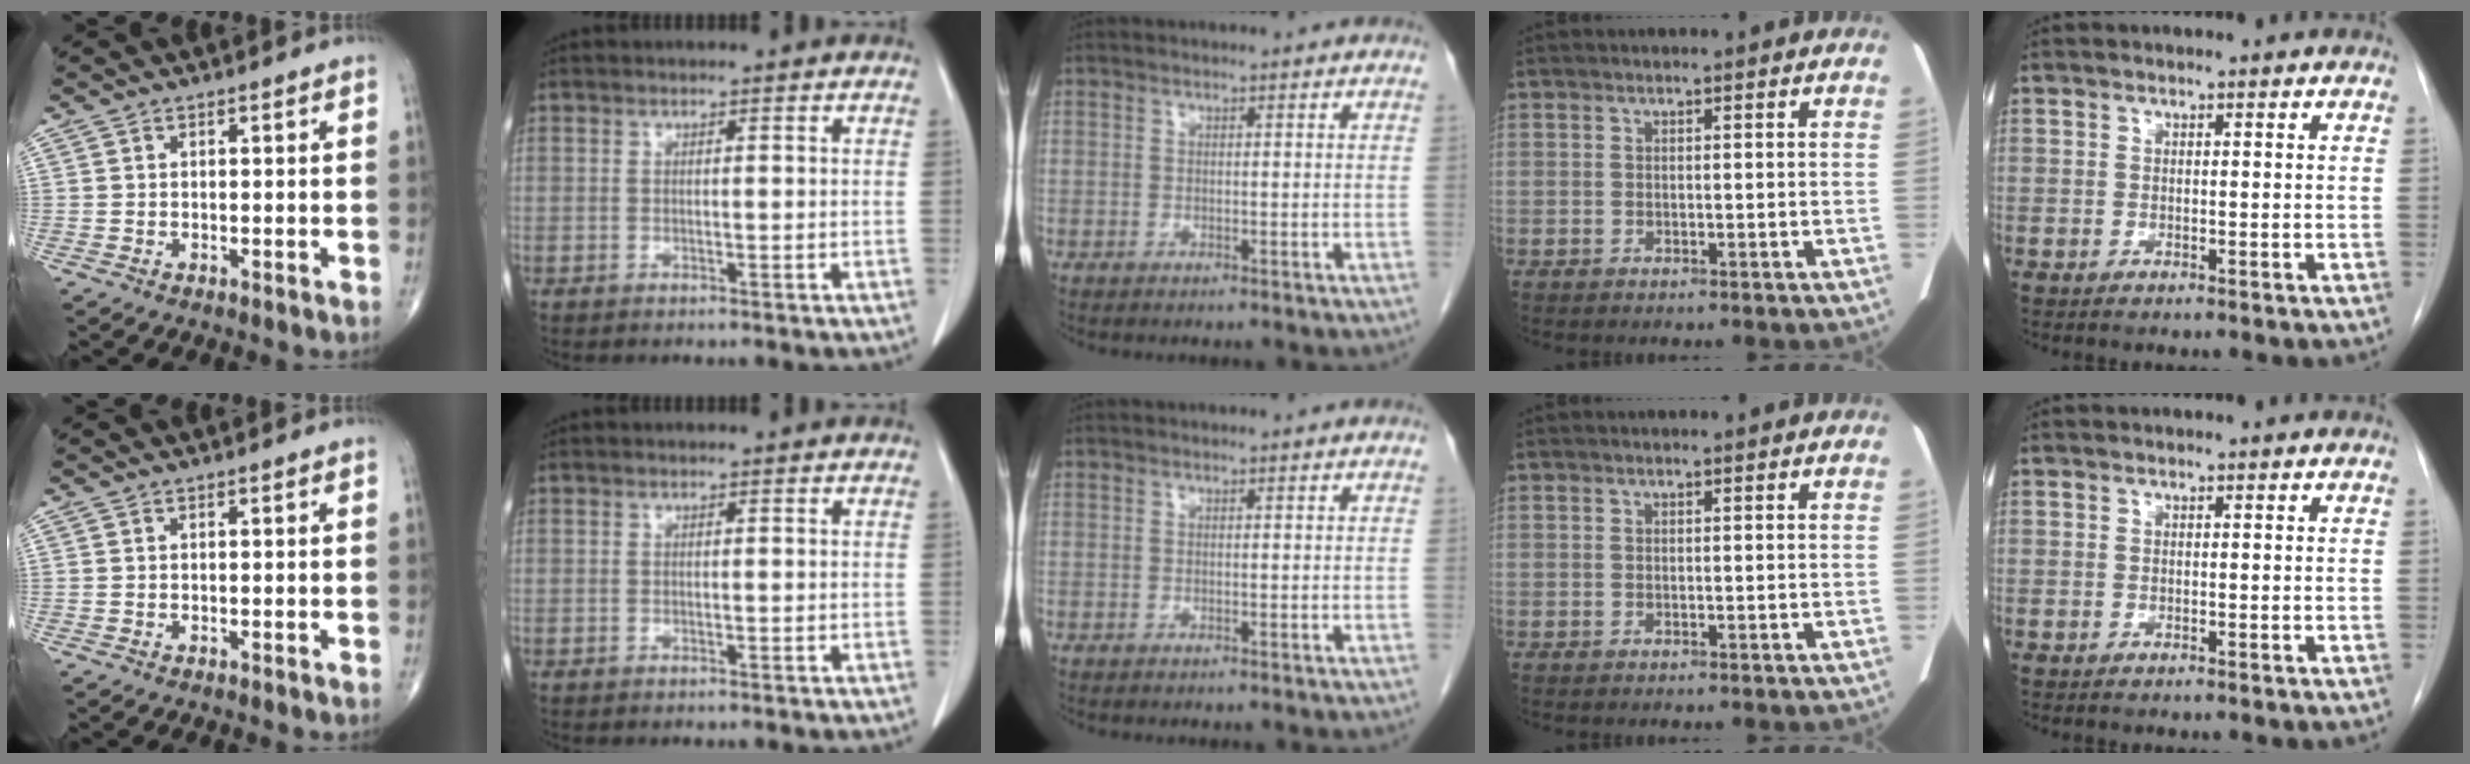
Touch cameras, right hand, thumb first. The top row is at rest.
{}